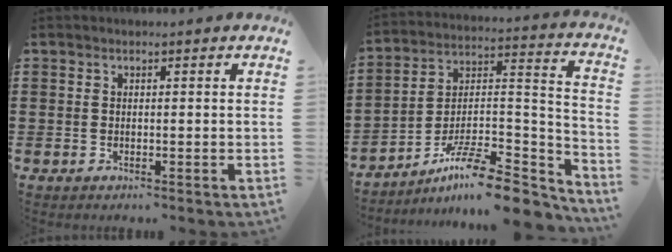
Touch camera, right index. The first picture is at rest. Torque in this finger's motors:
{"motor_torque": [0.61, 0.80, -0.27, -0.21]}